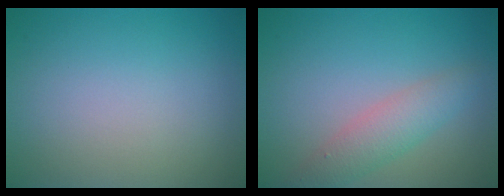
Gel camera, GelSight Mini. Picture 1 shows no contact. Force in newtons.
{"total": 3.0, "press": 3.0, "slide": 0.1}